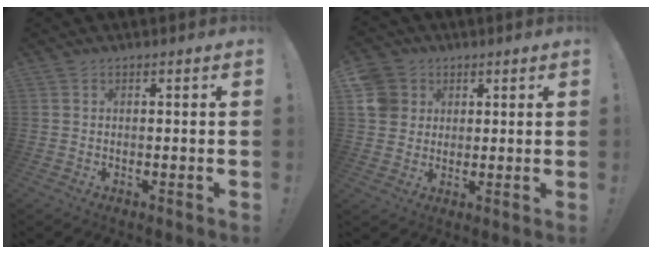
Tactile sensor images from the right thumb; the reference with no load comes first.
{"total": 8.3, "force": [2.5, 7.5, 2.5], "torque": [-0.044, -0.006, 0.054]}